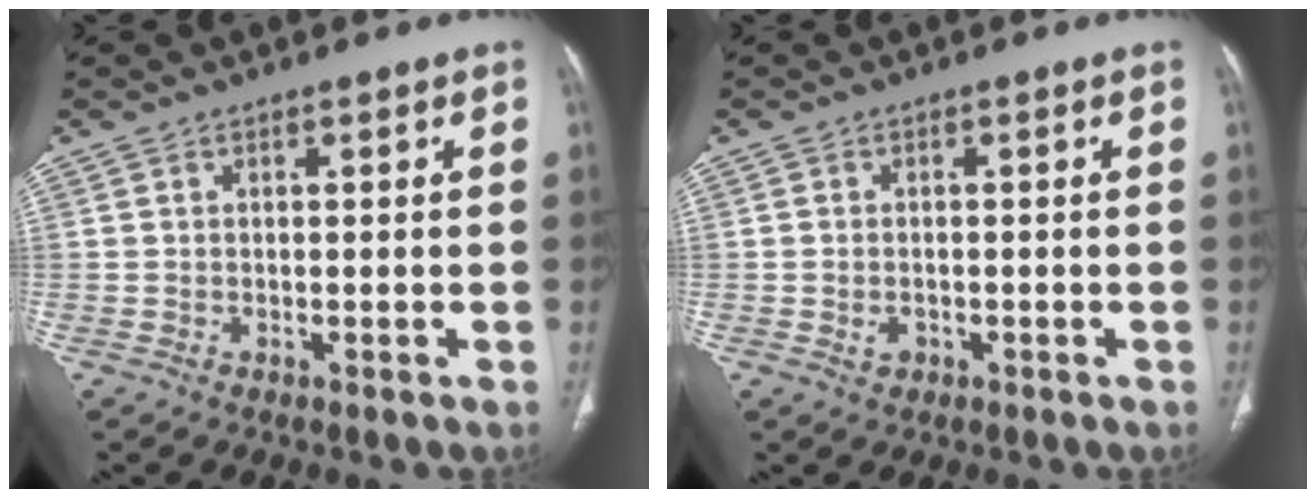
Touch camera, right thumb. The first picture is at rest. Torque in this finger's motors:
{"motor_torque": [-0.59, 0.37, -0.18, 0.42, -0.02]}